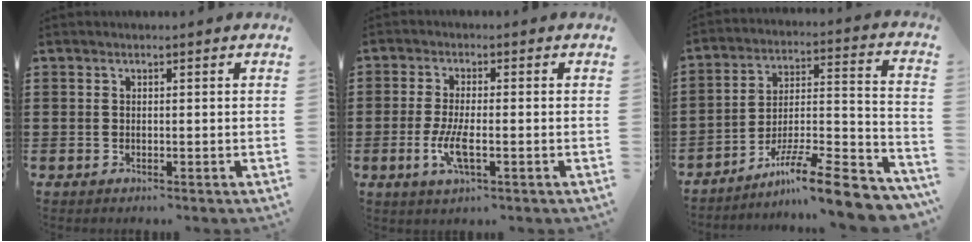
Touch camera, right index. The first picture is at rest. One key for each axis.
{"total": 5.2, "fx": -1.6, "fy": 1.4, "fz": 4.7, "tx": -0.105, "ty": -0.009, "tz": -0.035}
{"total": 11.0, "fx": -8.7, "fy": 0.8, "fz": 6.6, "tx": -0.089, "ty": 0.015, "tz": -0.165}